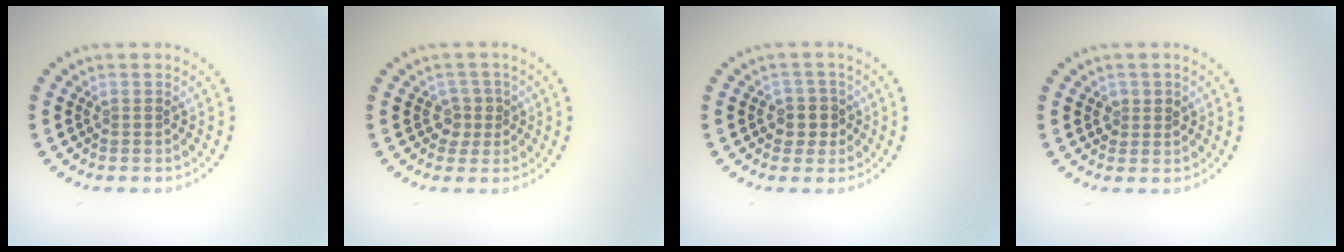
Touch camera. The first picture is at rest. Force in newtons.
{"total": 1.9, "press": 1.5, "slide": 1.1}
{"total": 2.3, "press": 2.0, "slide": 1.2}
{"total": 1.3, "press": 1.3, "slide": 0.3}